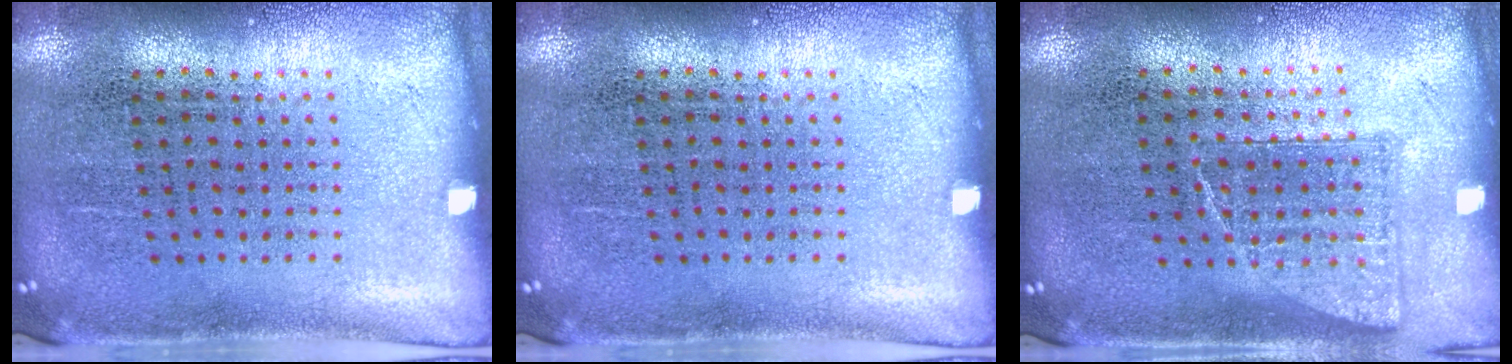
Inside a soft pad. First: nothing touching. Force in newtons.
{"total": 0.0}
{"total": 0.7, "press": 0.6, "slide": 0.3}